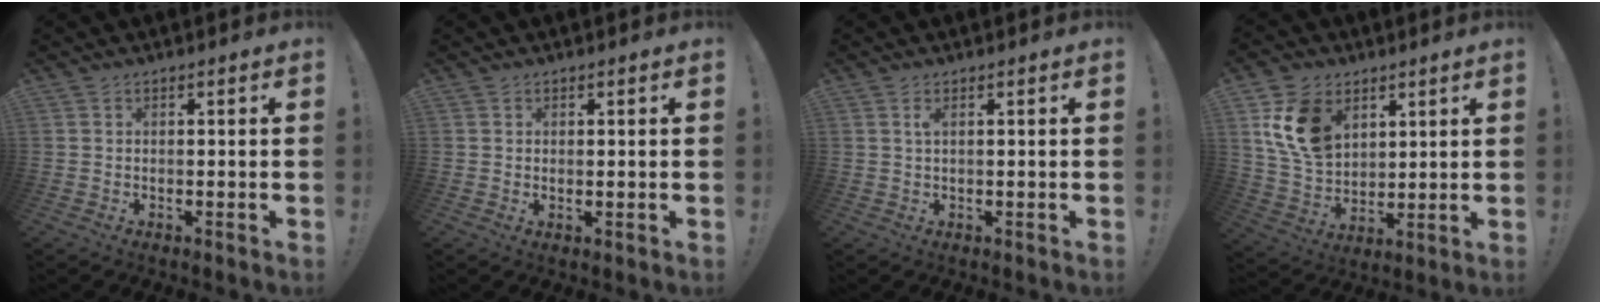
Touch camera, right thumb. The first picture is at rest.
{"total": 0.7, "force": [0.5, 0.3, 0.4], "torque": [-0.005, -0.001, 0.009]}
{"total": 1.5, "force": [0.5, 0.0, 1.4], "torque": [-0.027, 0.001, 0.008]}
{"total": 15.3, "force": [6.4, 11.0, 8.5], "torque": [-0.155, -0.020, 0.129]}